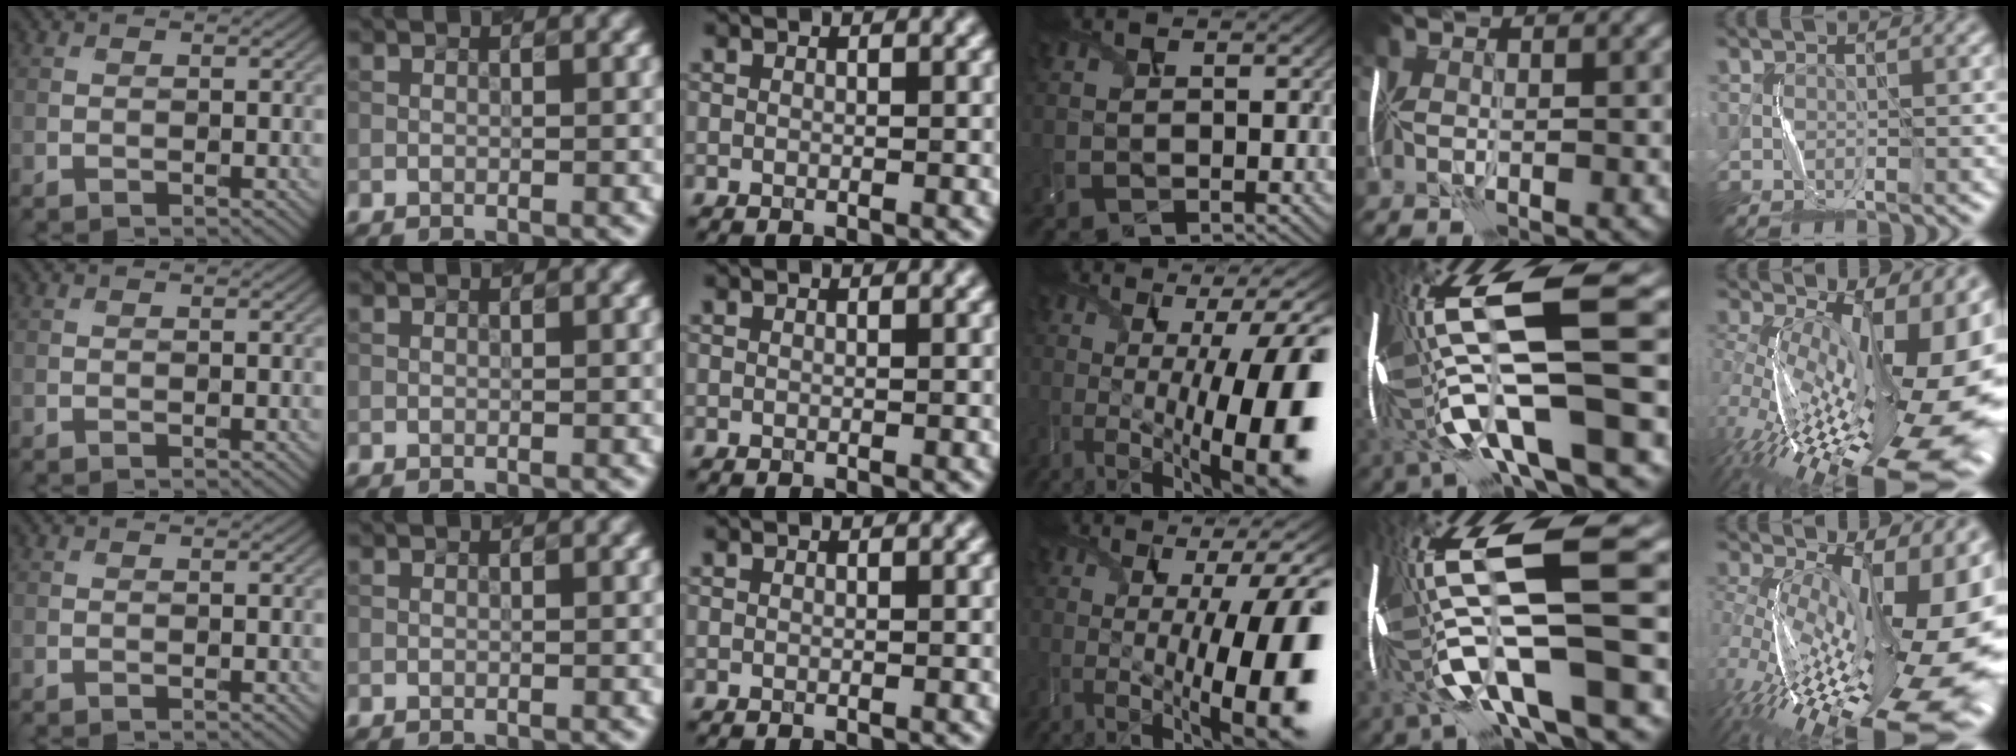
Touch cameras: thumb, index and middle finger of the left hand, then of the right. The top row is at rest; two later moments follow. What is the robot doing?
{"motion": "shake", "object": "plastic piggy bank"}